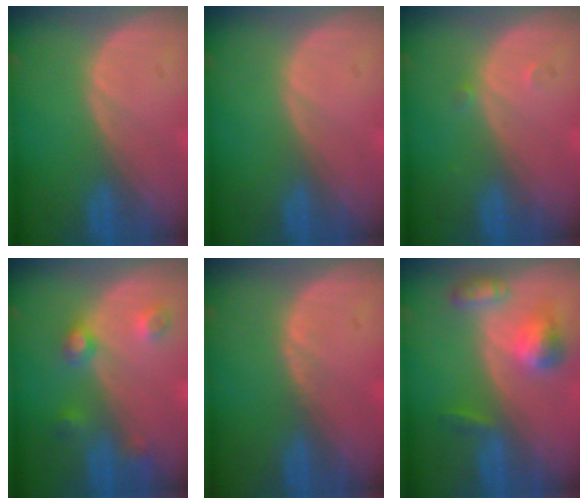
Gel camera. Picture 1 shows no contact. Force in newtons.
{"total": 0.0}
{"total": 0.9, "press": 0.7, "slide": 0.5}
{"total": 4.5, "press": 4.0, "slide": 2.1}
{"total": 0.7, "press": 0.6, "slide": 0.3}
{"total": 5.7, "press": 5.2, "slide": 2.4}